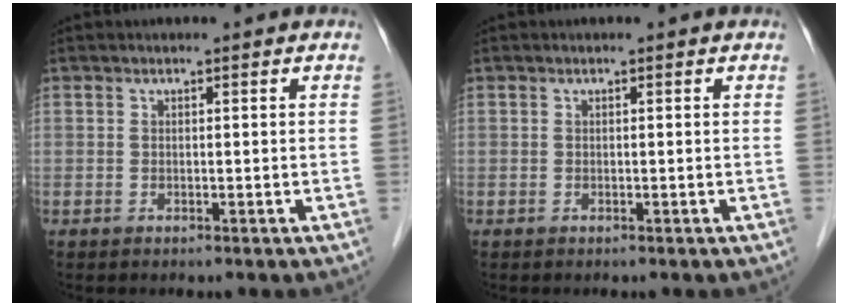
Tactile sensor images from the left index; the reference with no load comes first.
{"total": 0.0}